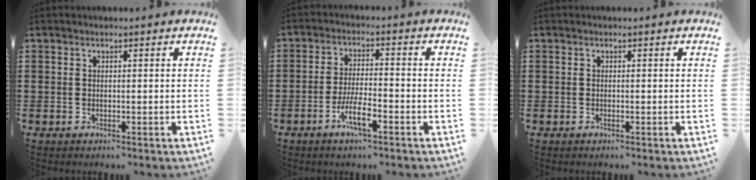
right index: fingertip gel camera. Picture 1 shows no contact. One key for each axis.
{"total": 5.9, "fx": -3.1, "fy": 1.4, "fz": 4.9, "tx": -0.107, "ty": -0.008, "tz": -0.060}
{"total": 0.0}